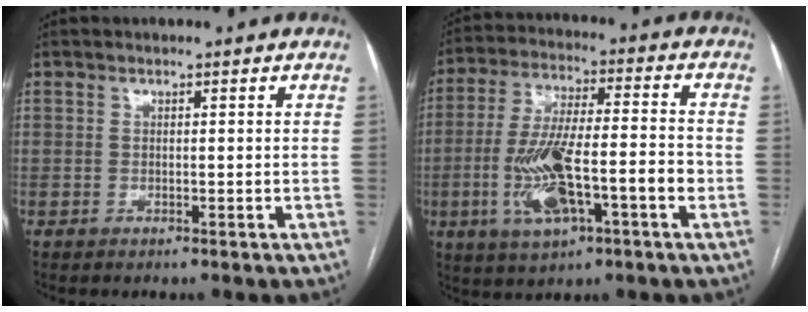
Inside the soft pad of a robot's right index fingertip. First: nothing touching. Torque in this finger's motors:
{"motor_torque": [0.61, -0.20, 0.66, 0.21]}